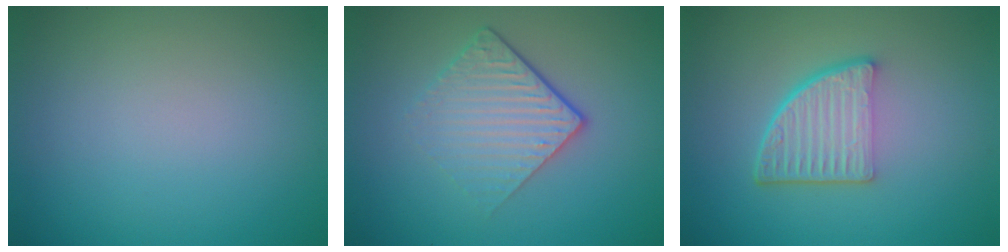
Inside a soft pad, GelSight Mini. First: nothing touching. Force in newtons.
{"total": 4.4, "press": 2.9, "slide": 3.3}
{"total": 5.2, "press": 3.6, "slide": 3.7}